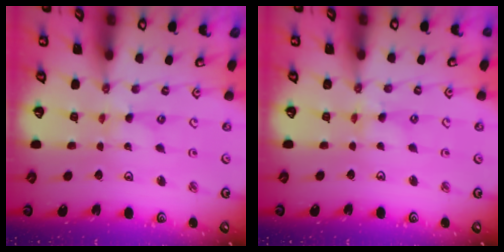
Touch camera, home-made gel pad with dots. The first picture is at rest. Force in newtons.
{"total": 2.3, "press": 2.2, "slide": 0.4}